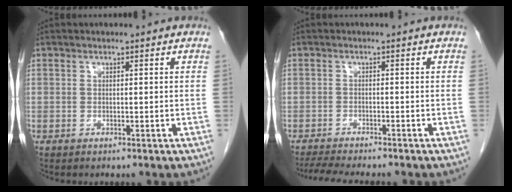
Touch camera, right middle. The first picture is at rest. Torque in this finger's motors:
{"motor_torque": [0.58, -0.48, 0.15, 0.03]}